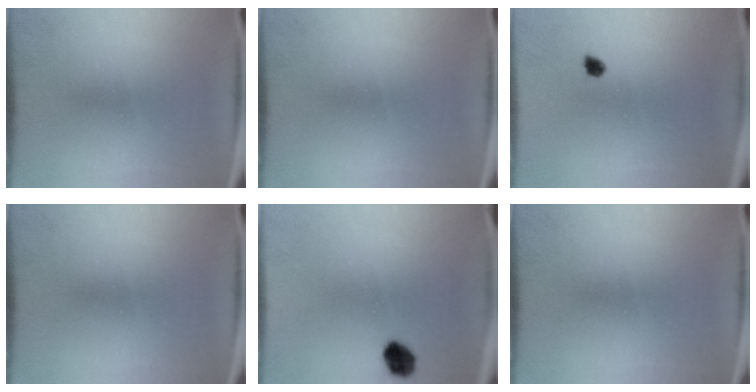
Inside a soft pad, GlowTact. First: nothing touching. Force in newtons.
{"total": 0.0}
{"total": 1.5}
{"total": 0.0}
{"total": 5.6}
{"total": 0.0}